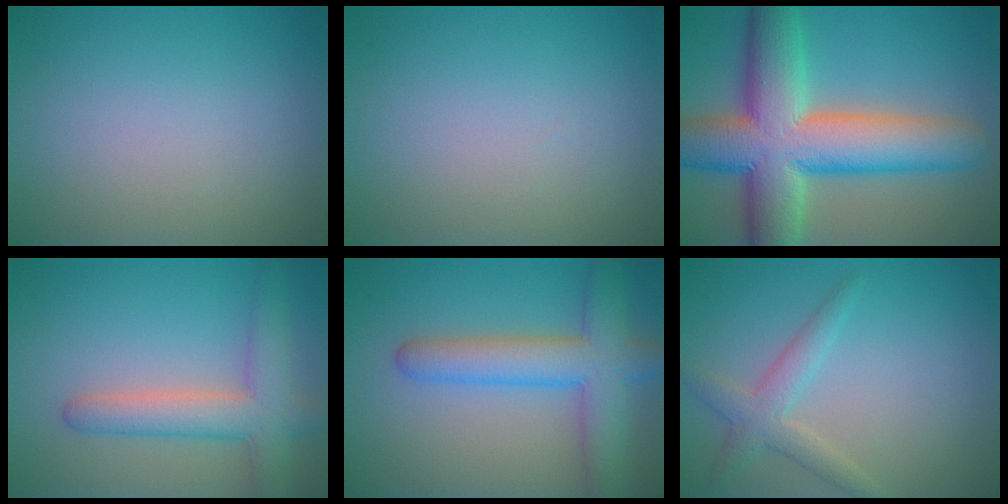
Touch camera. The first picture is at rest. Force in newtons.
{"total": 0.0}
{"total": 13.5, "press": 13.5, "slide": 0.9}
{"total": 4.9, "press": 4.9, "slide": 0.3}
{"total": 6.3, "press": 6.3, "slide": 0.4}
{"total": 2.8, "press": 2.8, "slide": 0.1}